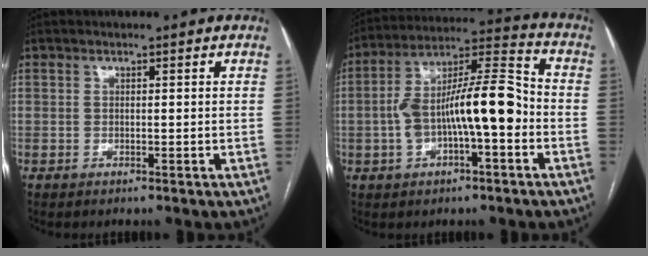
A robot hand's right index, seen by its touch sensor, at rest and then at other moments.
{"total": 14.1, "force": [-2.4, 3.5, 13.5], "torque": [-0.246, 0.036, -0.038]}